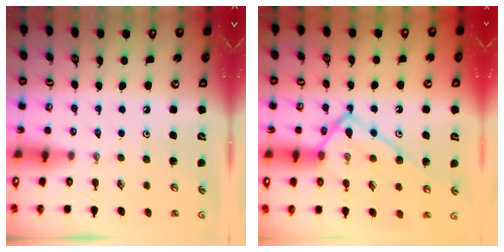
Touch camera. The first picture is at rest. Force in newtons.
{"total": 14.9, "press": 14.8, "slide": 0.9}